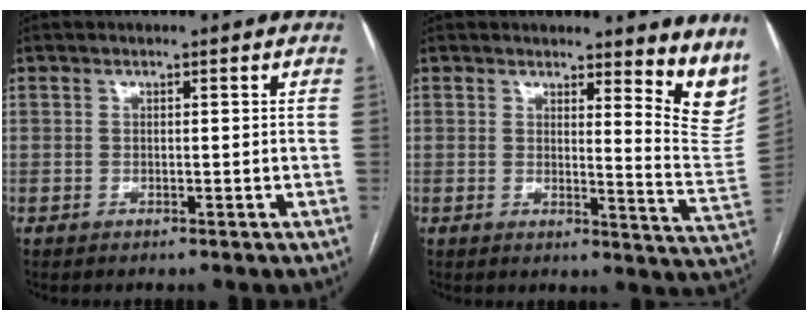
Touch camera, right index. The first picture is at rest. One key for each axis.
{"total": 10.8, "fx": 9.8, "fy": 1.6, "fz": 4.3, "tx": -0.018, "ty": -0.076, "tz": 0.089}